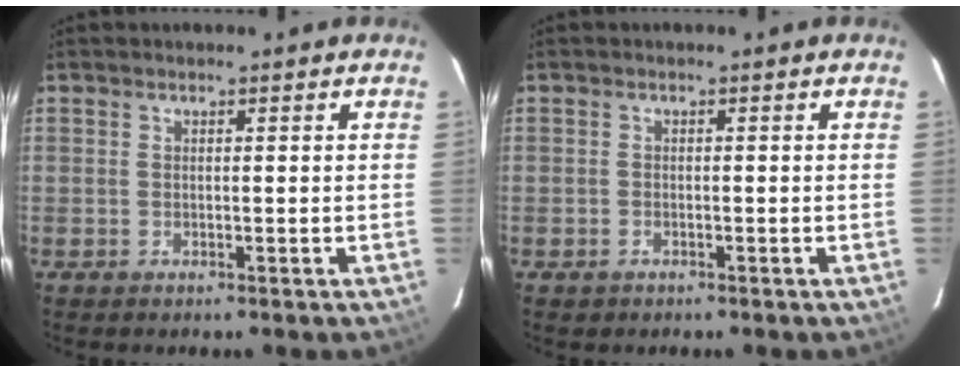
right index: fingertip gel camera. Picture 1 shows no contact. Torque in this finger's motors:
{"motor_torque": [0.18, -0.08, 0.02, 0.01]}